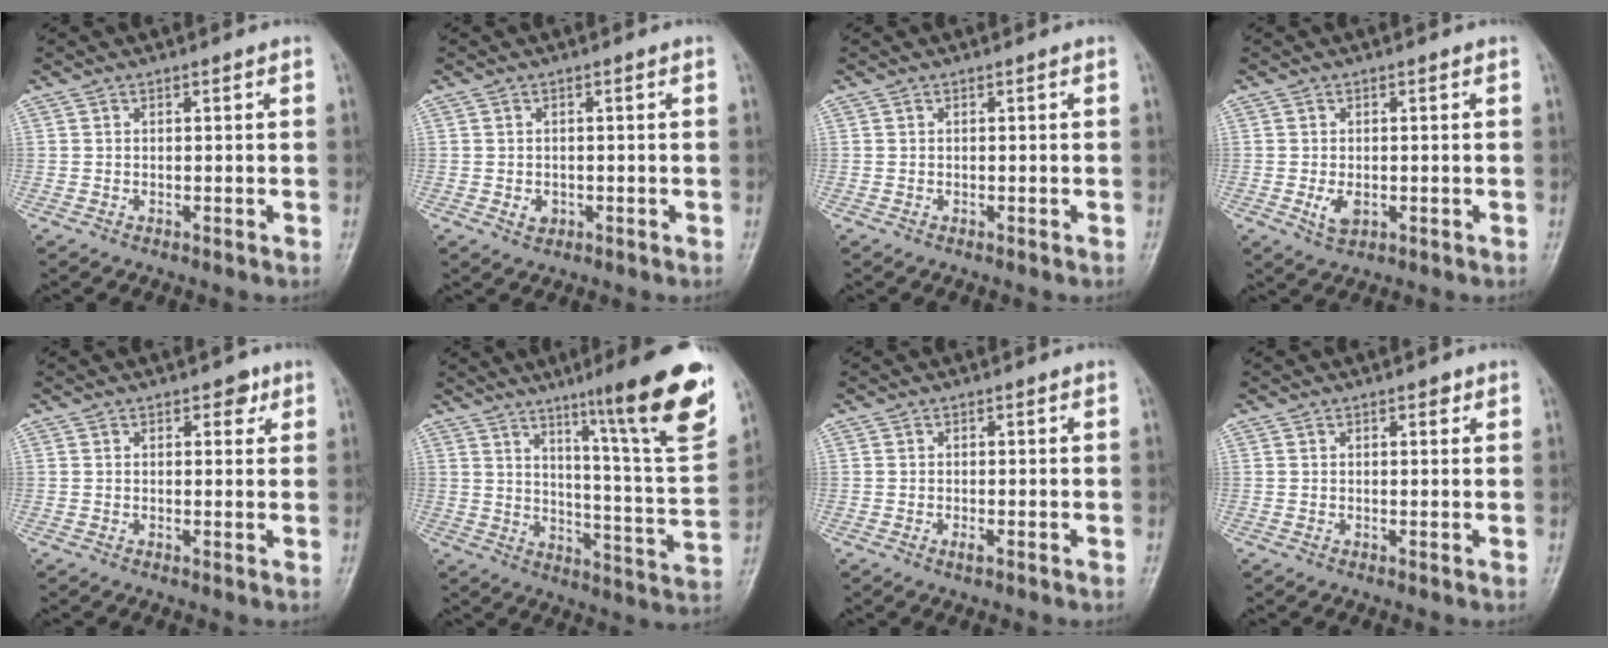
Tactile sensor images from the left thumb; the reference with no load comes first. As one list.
[{"total": 1.8, "force": [-0.4, 1.5, 0.9], "torque": [-0.008, 0.001, -0.001]}, {"total": 0.0}, {"total": 3.2, "force": [-0.5, 2.0, 2.4], "torque": [-0.042, -0.006, -0.005]}, {"total": 2.5, "force": [1.4, 1.5, 1.4], "torque": [-0.002, -0.004, 0.016]}, {"total": 21.4, "force": [12.8, 1.7, 17.1], "torque": [-0.210, -0.063, 0.187]}, {"total": 1.0, "force": [-0.2, 0.4, 1.0], "torque": [-0.015, -0.003, -0.004]}, {"total": 1.4, "force": [0.9, 0.7, 0.9], "torque": [-0.004, -0.002, 0.009]}]